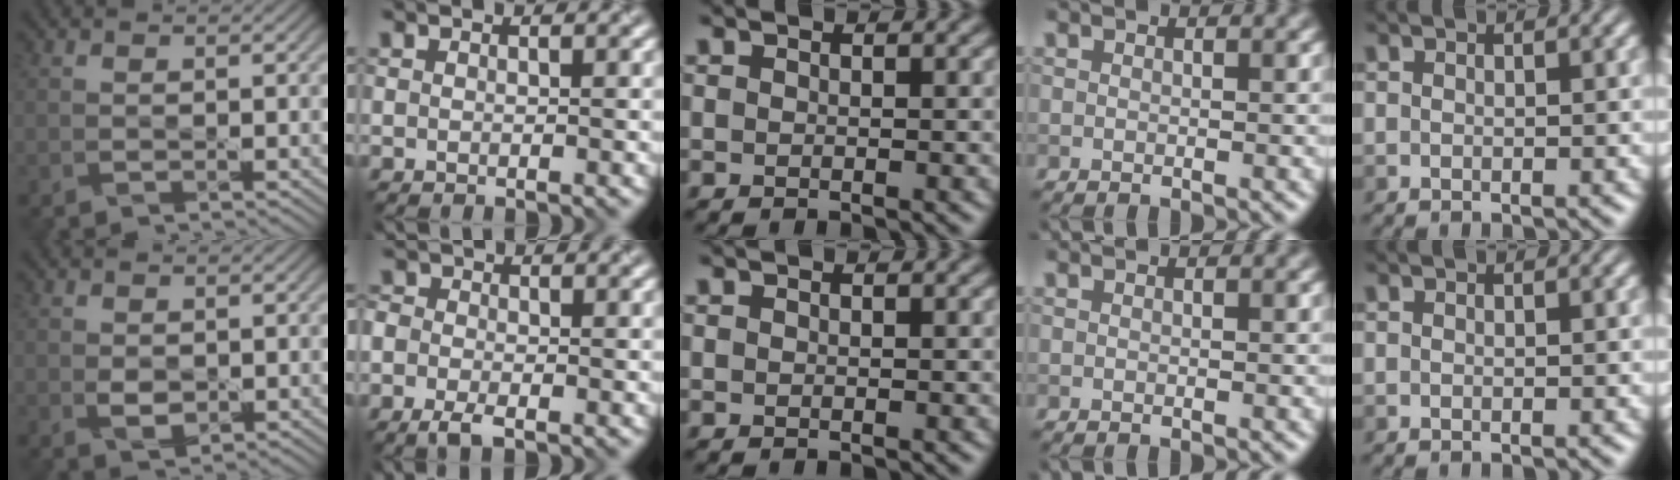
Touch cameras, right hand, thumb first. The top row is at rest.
{"thumb": {"total": 2.0, "force": [0.1, 1.4, 1.5], "torque": [-0.033, -0.003, 0.005]}, "index": {"total": 2.6, "force": [-1.4, 1.5, 1.6], "torque": [-0.036, -0.003, -0.036]}}